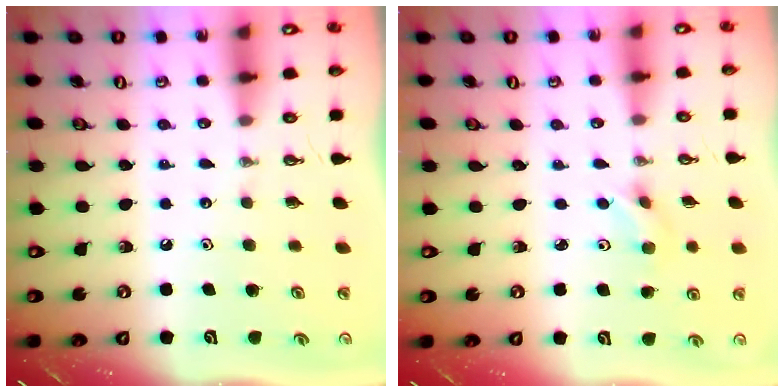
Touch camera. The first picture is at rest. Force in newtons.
{"total": 2.4, "press": 2.4, "slide": 0.1}